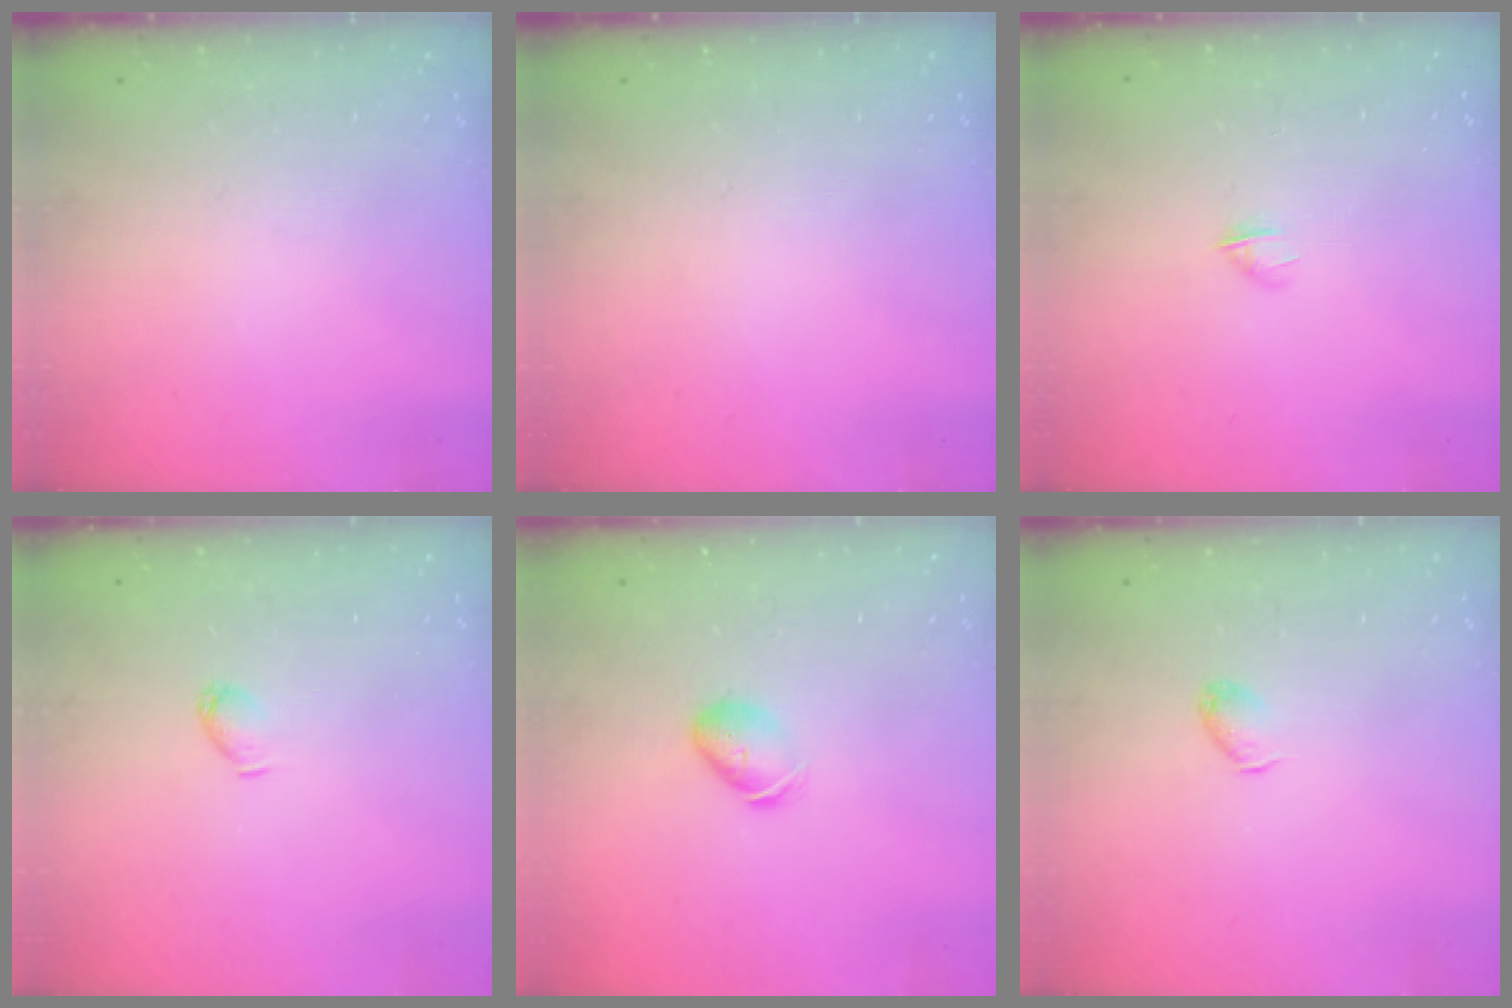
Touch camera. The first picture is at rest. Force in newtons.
{"total": 0.0}
{"total": 2.8, "press": 2.7, "slide": 0.8}
{"total": 3.1, "press": 3.1, "slide": 0.6}
{"total": 5.9, "press": 5.9, "slide": 0.8}
{"total": 3.6, "press": 3.5, "slide": 0.7}